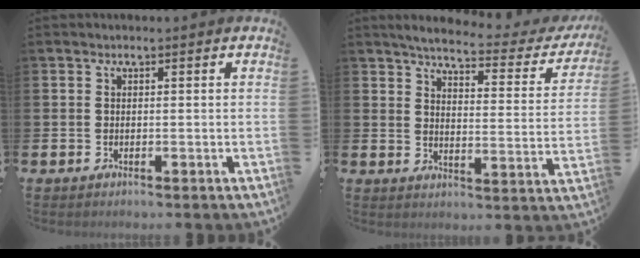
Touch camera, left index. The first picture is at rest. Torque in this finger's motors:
{"motor_torque": [0.99, -1.15, 0.30, 0.00]}